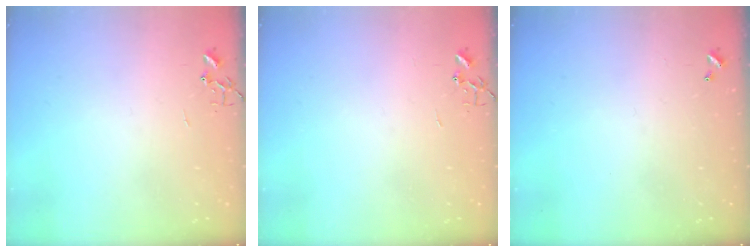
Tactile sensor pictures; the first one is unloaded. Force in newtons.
{"total": 0.0}
{"total": 0.0}